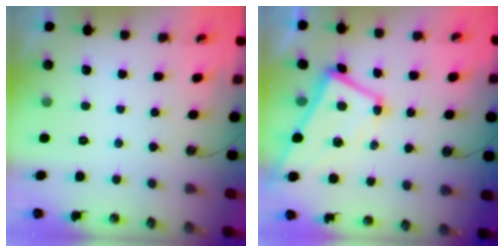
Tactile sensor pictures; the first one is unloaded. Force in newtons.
{"total": 1.1, "press": 0.7, "slide": 0.9}